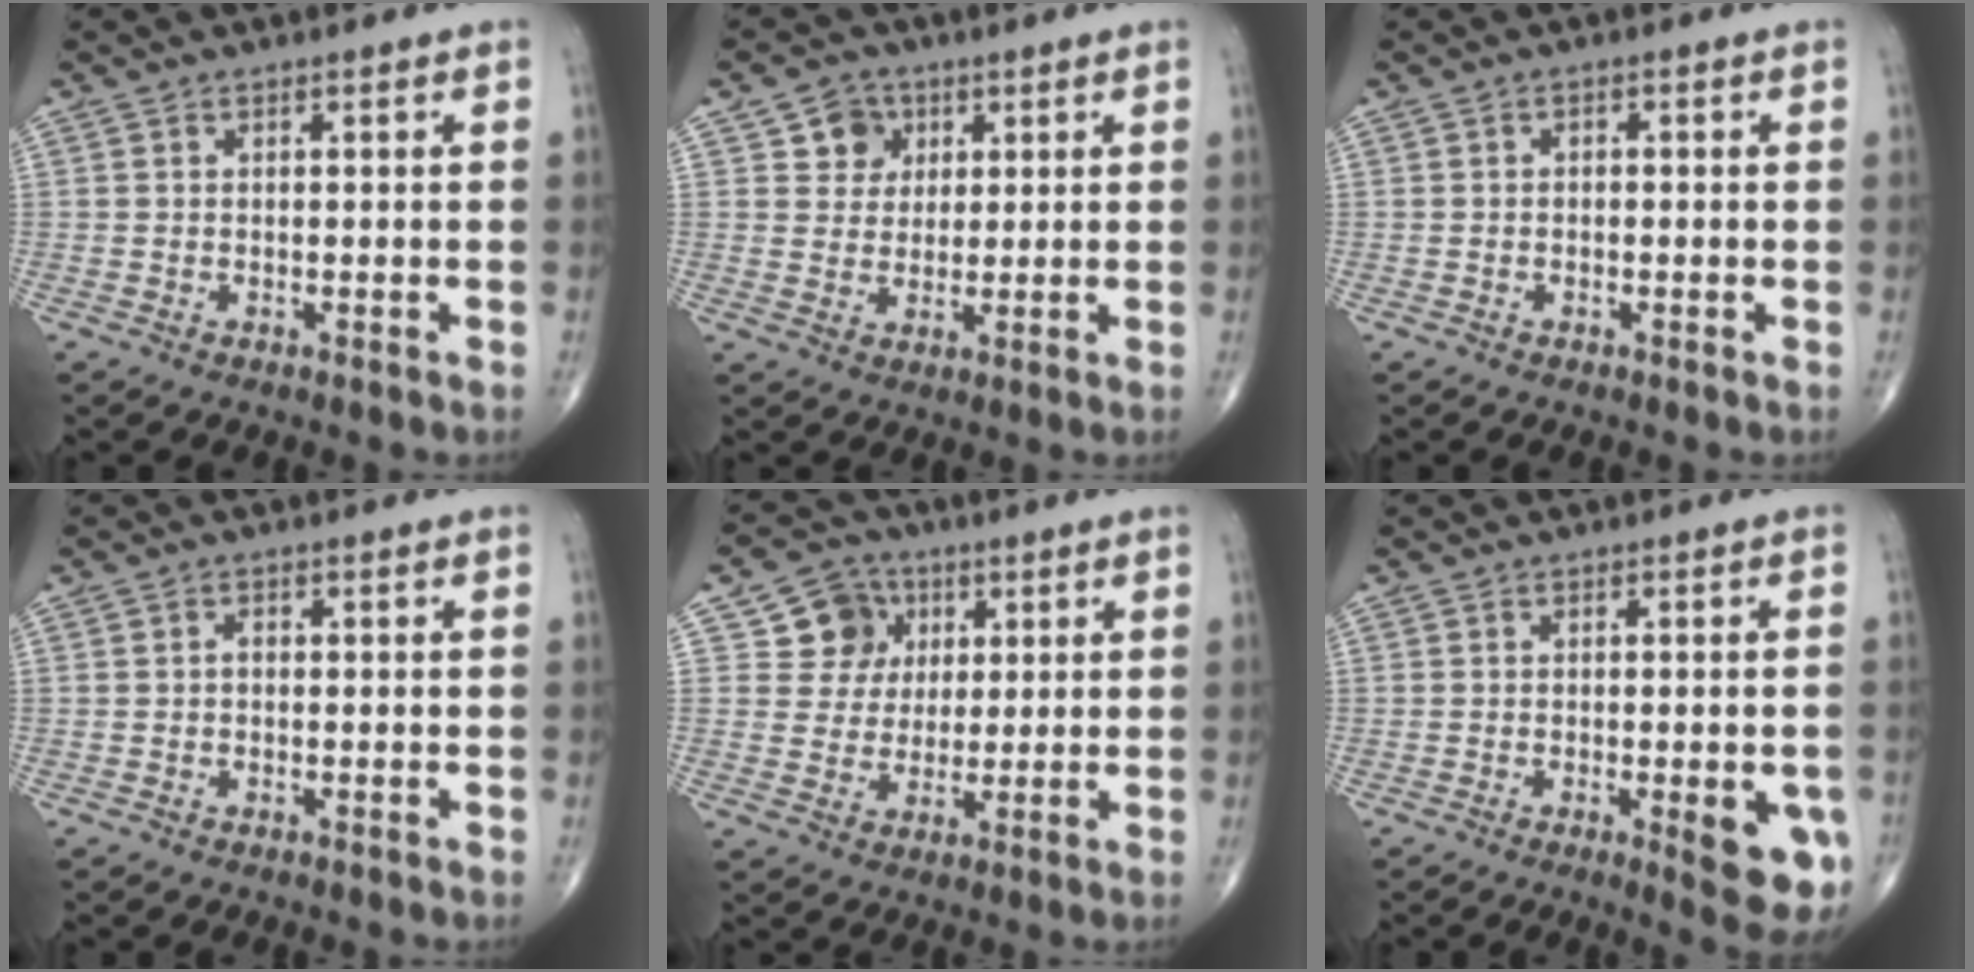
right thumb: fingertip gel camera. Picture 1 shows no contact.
{"total": 5.5, "force": [2.3, 4.8, 1.4], "torque": [0.006, -0.005, 0.038]}
{"total": 0.7, "force": [-0.1, 0.5, 0.5], "torque": [-0.002, 0.004, -0.006]}
{"total": 0.9, "force": [-0.1, 0.7, 0.6], "torque": [-0.005, 0.003, -0.005]}
{"total": 8.3, "force": [2.9, 7.5, 2.3], "torque": [0.003, -0.004, 0.048]}
{"total": 9.3, "force": [-2.8, 2.9, 8.4], "torque": [-0.084, -0.009, -0.027]}